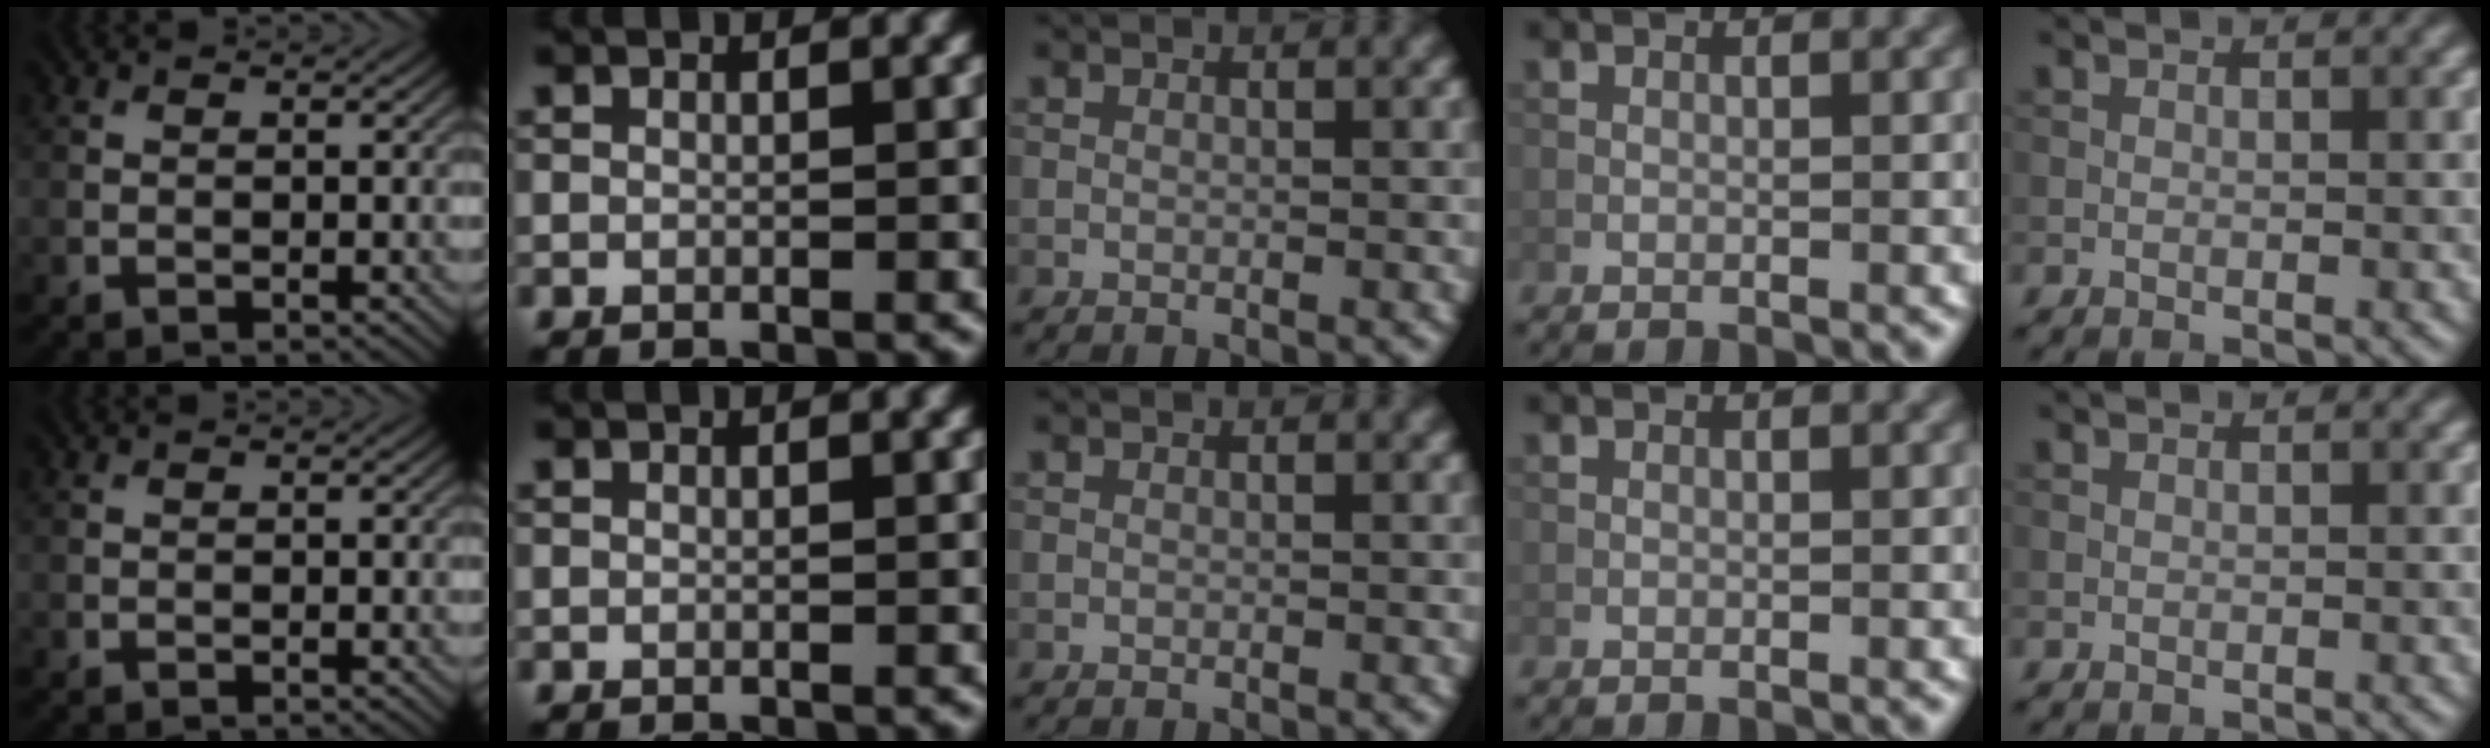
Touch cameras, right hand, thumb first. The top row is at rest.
{}